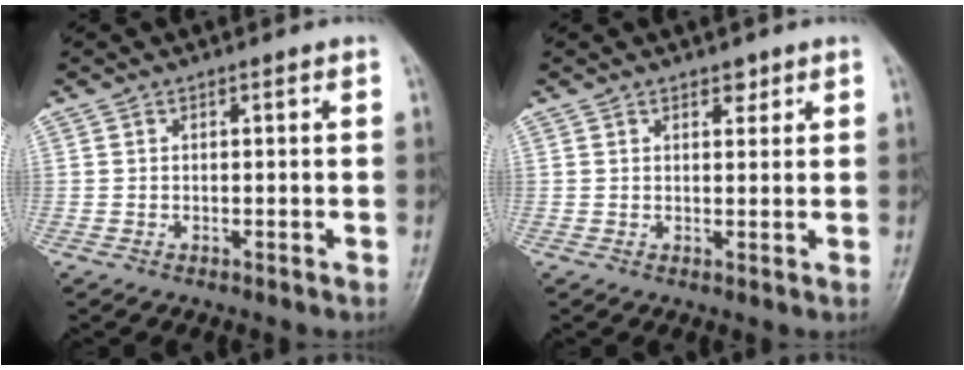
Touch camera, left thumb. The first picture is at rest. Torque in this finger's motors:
{"motor_torque": [-0.27, -0.03, 0.04, 0.10, -0.02]}